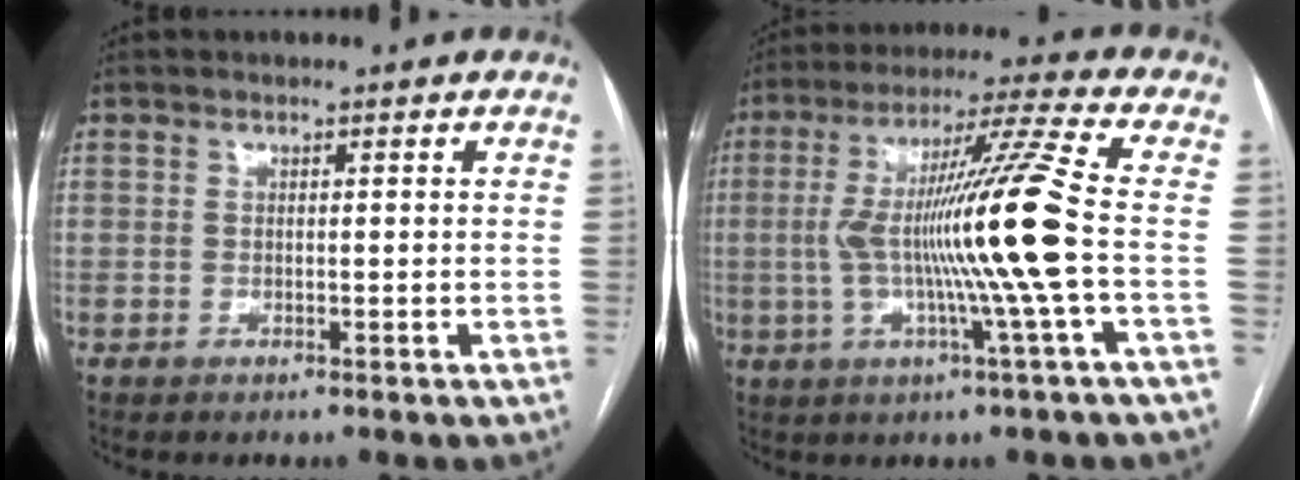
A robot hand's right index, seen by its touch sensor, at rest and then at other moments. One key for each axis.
{"total": 15.9, "fx": -1.4, "fy": -2.5, "fz": 15.6, "tx": -0.282, "ty": -0.005, "tz": -0.033}